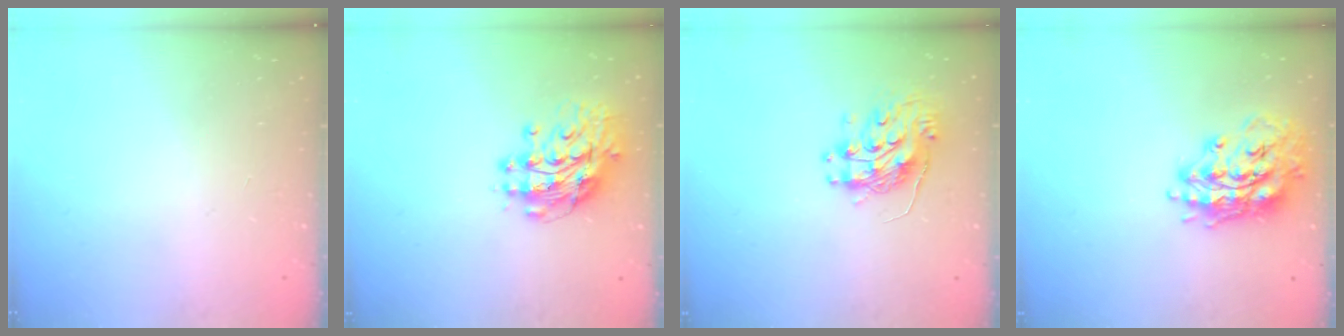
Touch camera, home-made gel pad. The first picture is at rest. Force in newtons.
{"total": 12.2, "press": 12.1, "slide": 1.1}
{"total": 10.7, "press": 10.6, "slide": 1.2}
{"total": 16.5, "press": 16.4, "slide": 1.9}